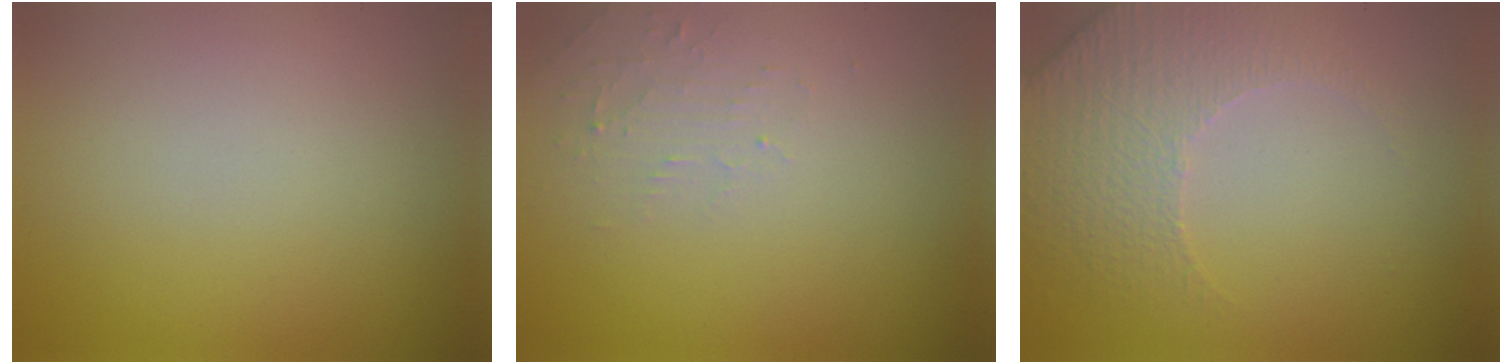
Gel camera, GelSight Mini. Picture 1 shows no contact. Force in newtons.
{"total": 1.6, "press": 1.5, "slide": 0.3}
{"total": 4.9, "press": 3.5, "slide": 3.5}